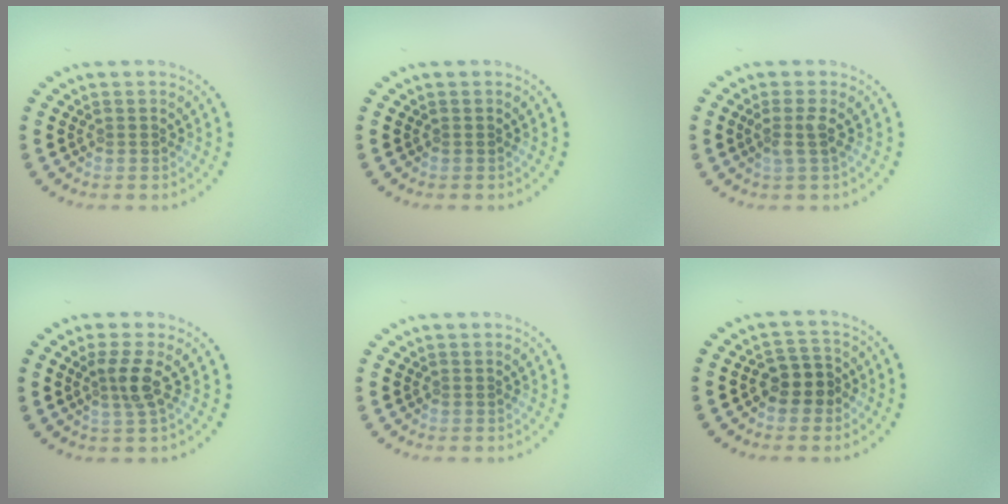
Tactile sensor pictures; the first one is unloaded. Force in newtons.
{"total": 0.0}
{"total": 1.8, "press": 1.3, "slide": 1.2}
{"total": 2.4, "press": 1.8, "slide": 1.5}
{"total": 0.0}
{"total": 2.7, "press": 2.5, "slide": 1.1}